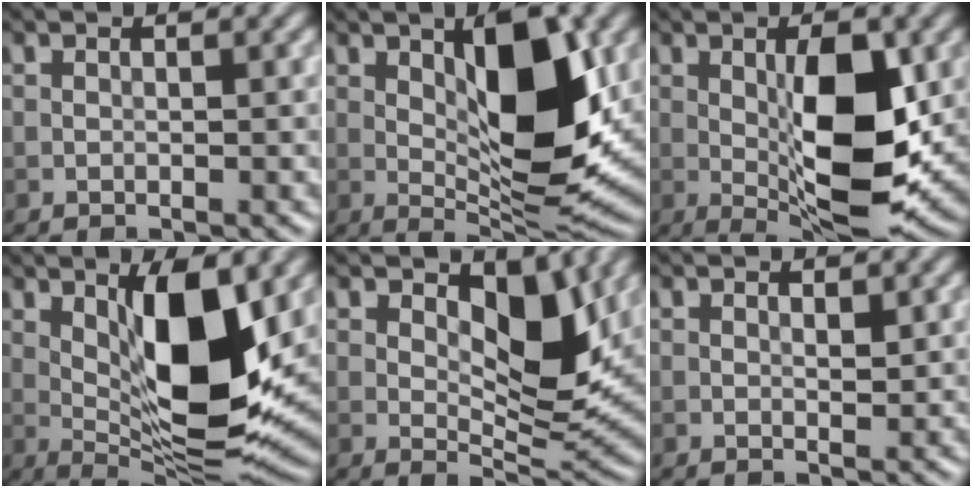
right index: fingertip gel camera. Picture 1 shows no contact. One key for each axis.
{"total": 10.2, "fx": 1.8, "fy": 3.8, "fz": 9.3, "tx": -0.138, "ty": -0.004, "tz": 0.033}
{"total": 9.3, "fx": 0.3, "fy": 3.3, "fz": 8.7, "tx": -0.138, "ty": -0.011, "tz": 0.012}
{"total": 10.9, "fx": 1.9, "fy": 3.7, "fz": 10.1, "tx": -0.162, "ty": -0.010, "tz": 0.037}
{"total": 6.8, "fx": 2.3, "fy": 3.3, "fz": 5.5, "tx": -0.075, "ty": -0.014, "tz": 0.038}
{"total": 0.8, "fx": 0.5, "fy": 0.3, "fz": 0.6, "tx": -0.010, "ty": -0.005, "tz": 0.009}